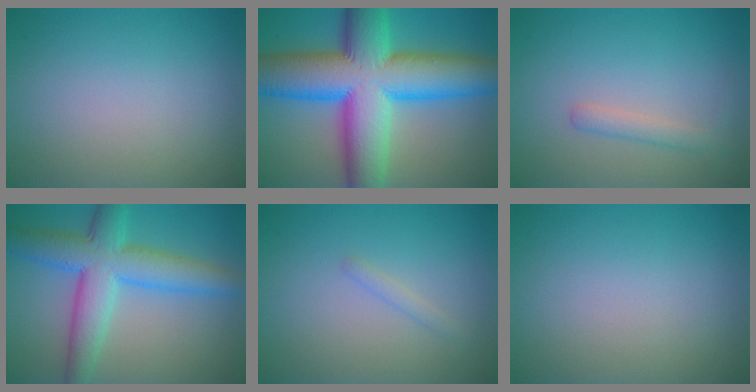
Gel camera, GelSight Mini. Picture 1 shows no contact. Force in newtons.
{"total": 16.5, "press": 16.5, "slide": 0.2}
{"total": 1.6, "press": 1.6, "slide": 0.1}
{"total": 7.7, "press": 7.7, "slide": 0.2}
{"total": 0.9, "press": 0.9, "slide": 0.0}
{"total": 0.0}